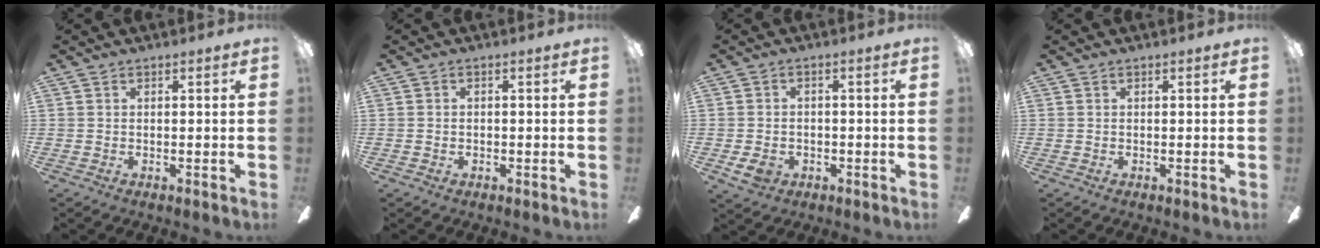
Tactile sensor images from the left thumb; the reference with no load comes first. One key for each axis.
{"total": 0.7, "fx": -0.3, "fy": 0.5, "fz": 0.5, "tx": -0.009, "ty": 0.002, "tz": -0.007}
{"total": 4.6, "fx": -1.9, "fy": 3.2, "fz": 2.7, "tx": -0.060, "ty": 0.006, "tz": -0.035}
{"total": 0.0}